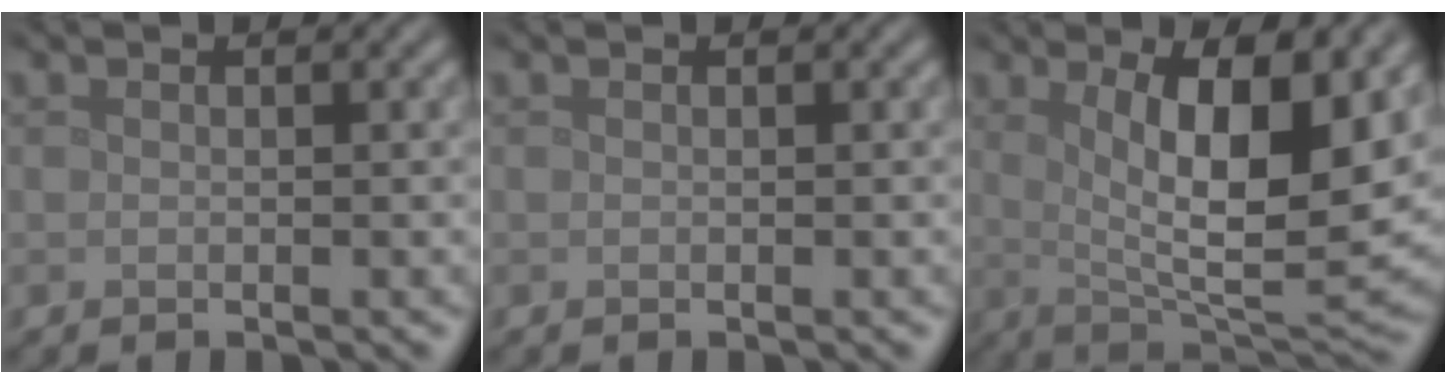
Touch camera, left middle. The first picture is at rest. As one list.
[{"total": 0.0}, {"total": 10.8, "force": [2.6, 3.3, 9.9], "torque": [-0.148, -0.014, 0.048]}]